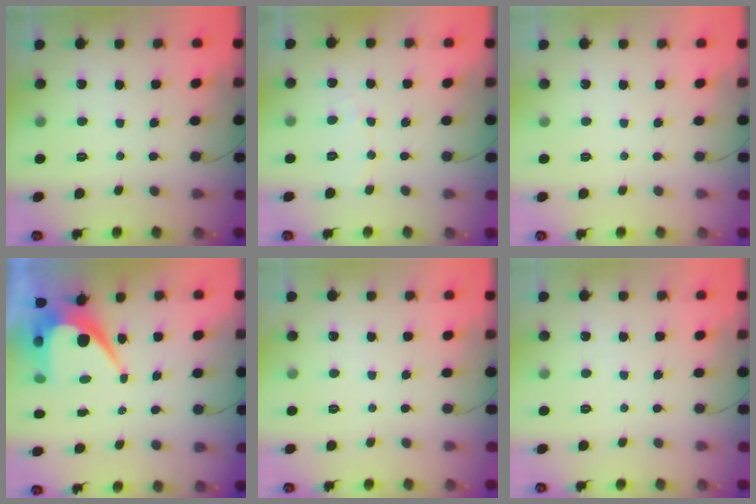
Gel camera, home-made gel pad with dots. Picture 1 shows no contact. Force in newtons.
{"total": 3.0, "press": 2.9, "slide": 0.2}
{"total": 0.0}
{"total": 9.9, "press": 9.9, "slide": 0.8}
{"total": 0.0}
{"total": 0.0}